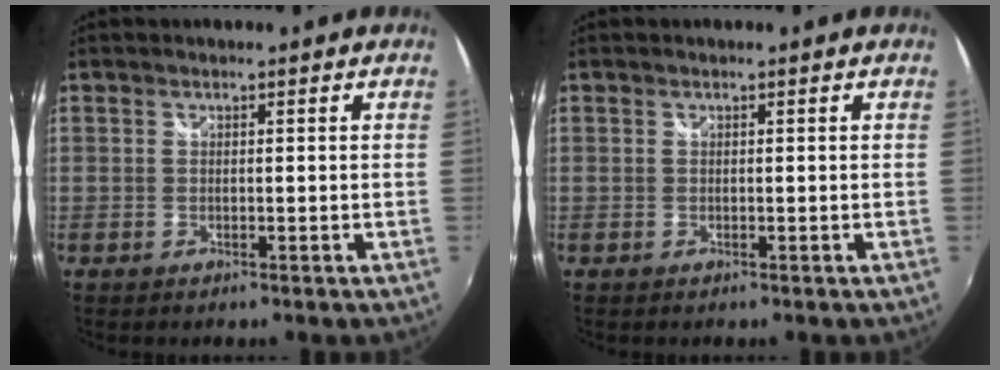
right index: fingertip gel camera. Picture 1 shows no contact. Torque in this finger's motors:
{"motor_torque": [0.00, 0.05, 0.00, 0.00]}